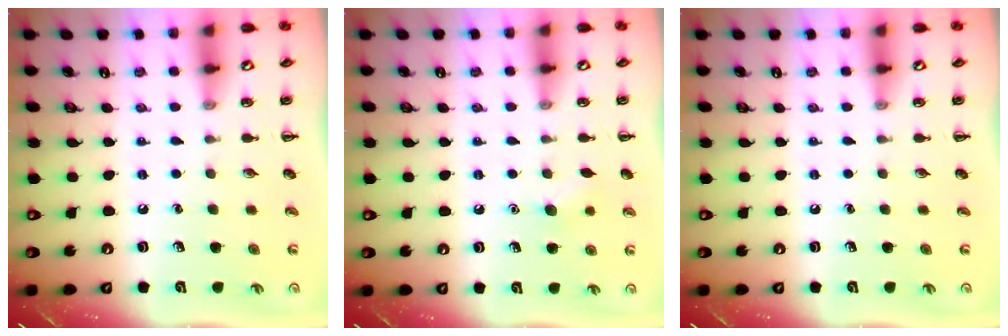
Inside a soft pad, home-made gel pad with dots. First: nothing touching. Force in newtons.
{"total": 5.8, "press": 5.6, "slide": 1.8}
{"total": 0.0}